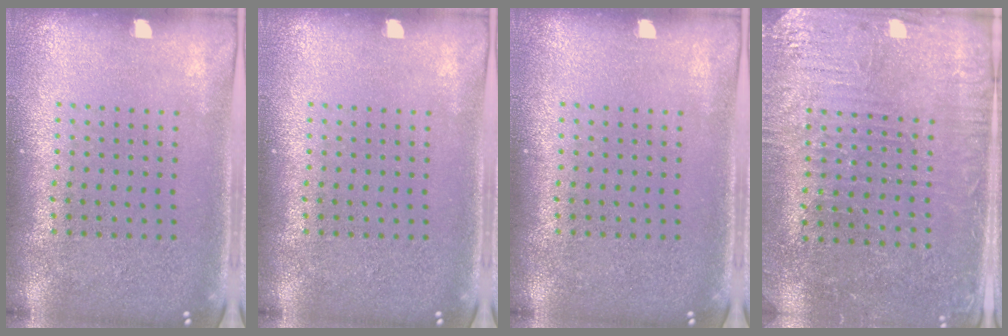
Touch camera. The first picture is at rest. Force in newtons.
{"total": 0.0}
{"total": 0.0}
{"total": 3.1, "press": 3.0, "slide": 0.8}